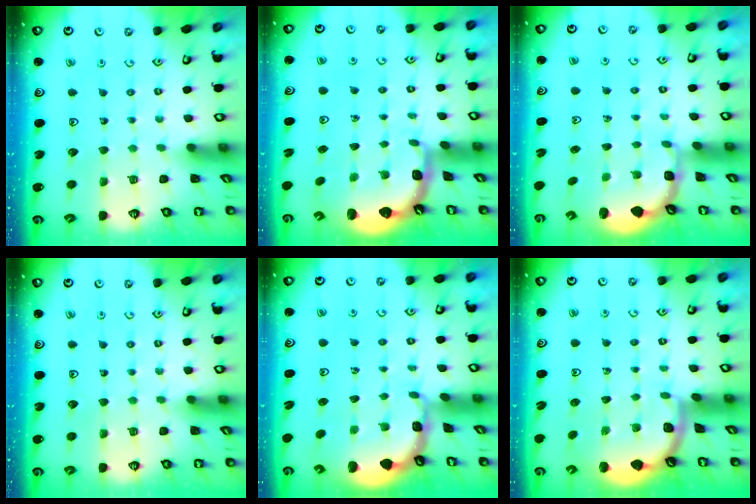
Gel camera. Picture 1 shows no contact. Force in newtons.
{"total": 2.6, "press": 1.7, "slide": 1.9}
{"total": 2.6, "press": 2.0, "slide": 1.7}
{"total": 0.0}
{"total": 1.4, "press": 1.4, "slide": 0.0}
{"total": 1.9, "press": 1.9, "slide": 0.0}